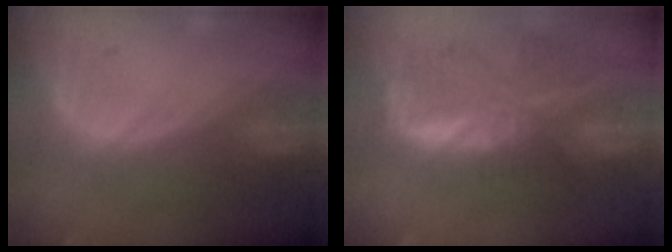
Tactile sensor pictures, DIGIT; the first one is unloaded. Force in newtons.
{"total": 9.1, "press": 8.0, "slide": 4.5}